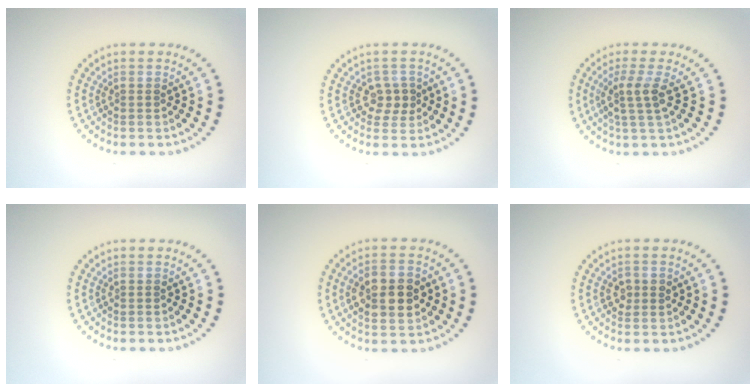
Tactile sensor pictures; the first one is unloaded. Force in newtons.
{"total": 2.1, "press": 1.9, "slide": 0.8}
{"total": 2.5, "press": 2.0, "slide": 1.6}
{"total": 0.0}
{"total": 4.8, "press": 4.8, "slide": 0.2}
{"total": 1.5, "press": 1.5, "slide": 0.2}